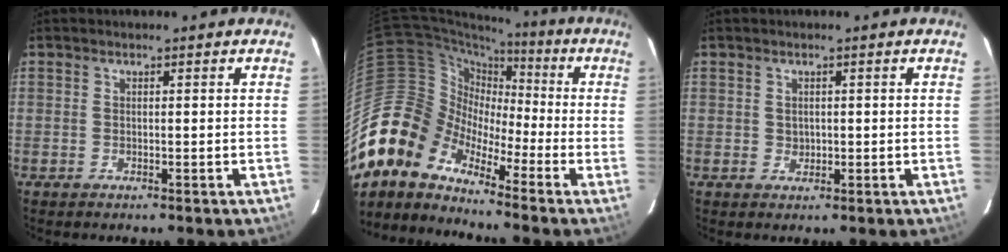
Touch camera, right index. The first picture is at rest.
{"total": 13.3, "force": [-9.3, 8.2, 4.9], "torque": [-0.091, 0.012, -0.199]}
{"total": 1.4, "force": [0.2, 1.3, 0.3], "torque": [0.001, 0.001, 0.005]}